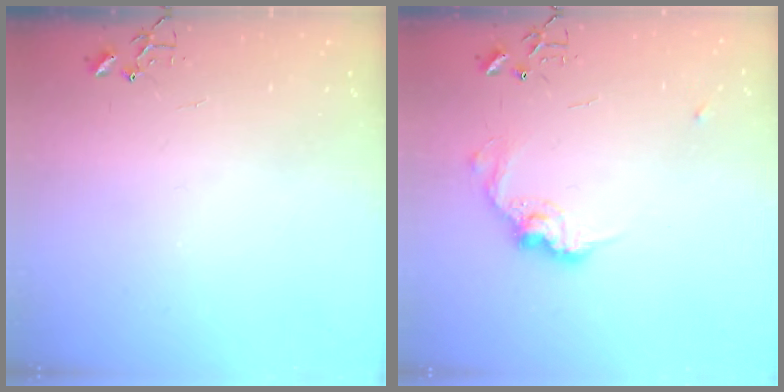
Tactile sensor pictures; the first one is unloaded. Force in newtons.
{"total": 11.8, "press": 11.8, "slide": 0.6}